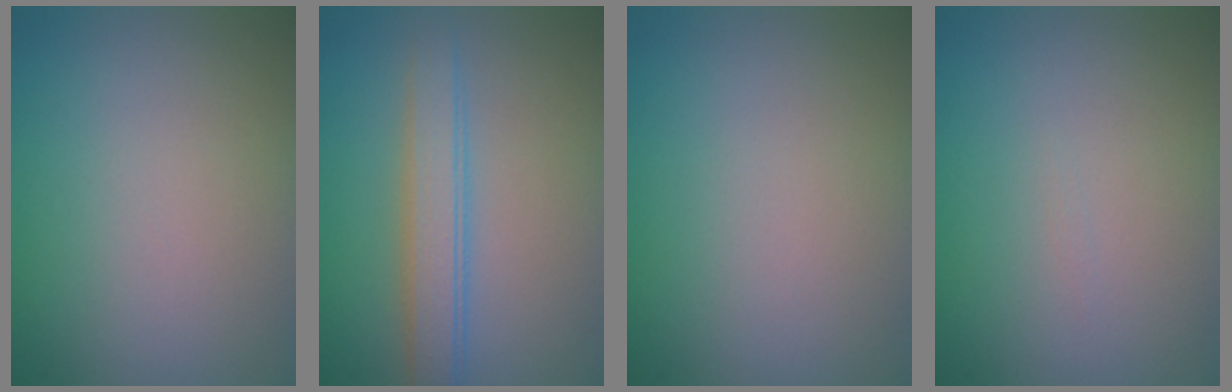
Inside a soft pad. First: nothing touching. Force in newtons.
{"total": 3.2, "press": 3.2, "slide": 0.1}
{"total": 0.0}
{"total": 0.0}